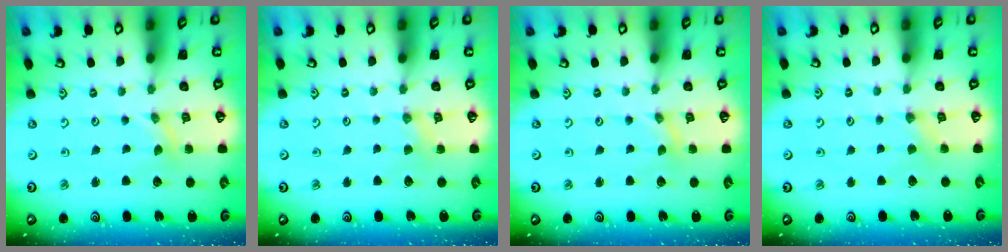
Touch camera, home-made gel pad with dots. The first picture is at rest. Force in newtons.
{"total": 2.7, "press": 2.6, "slide": 0.4}
{"total": 0.0}
{"total": 1.6, "press": 1.5, "slide": 0.4}